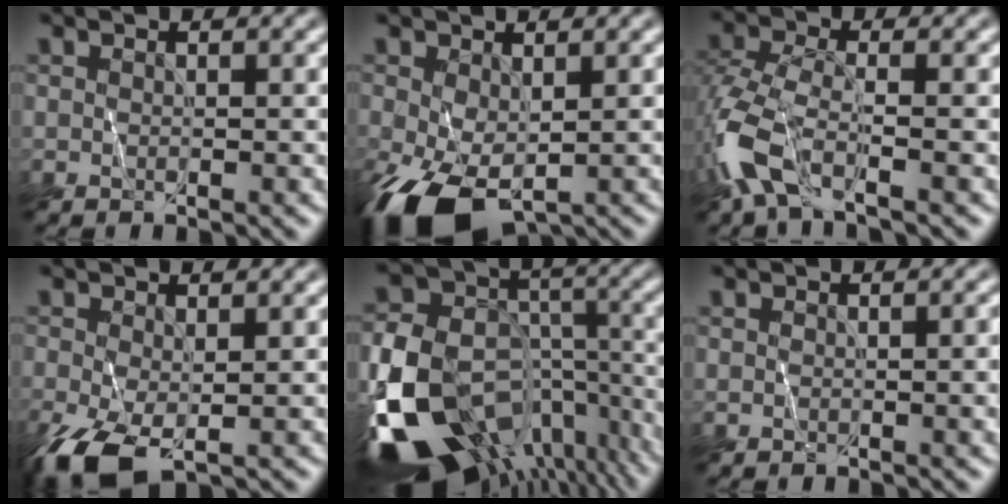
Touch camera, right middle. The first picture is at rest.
{"total": 8.4, "force": [-3.1, 4.9, 6.1], "torque": [-0.162, -0.036, -0.037]}
{"total": 5.9, "force": [-3.0, 2.4, 4.4], "torque": [-0.116, -0.008, -0.068]}
{"total": 5.7, "force": [-2.1, 3.0, 4.3], "torque": [-0.118, -0.020, -0.032]}
{"total": 17.4, "force": [-7.8, 11.7, 10.4], "torque": [-0.227, -0.035, -0.110]}
{"total": 1.5, "force": [0.1, 0.4, 1.5], "torque": [-0.014, 0.003, 0.004]}